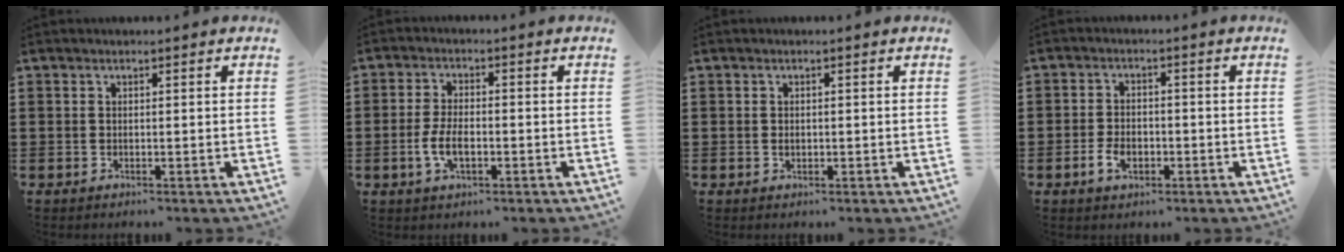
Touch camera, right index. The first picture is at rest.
{"total": 4.8, "force": [-1.3, 2.2, 4.1], "torque": [-0.091, 0.000, -0.029]}
{"total": 0.8, "force": [0.0, 0.6, 0.6], "torque": [-0.013, 0.003, -0.001]}
{"total": 3.6, "force": [-1.3, 2.3, 2.4], "torque": [-0.053, -0.001, -0.025]}